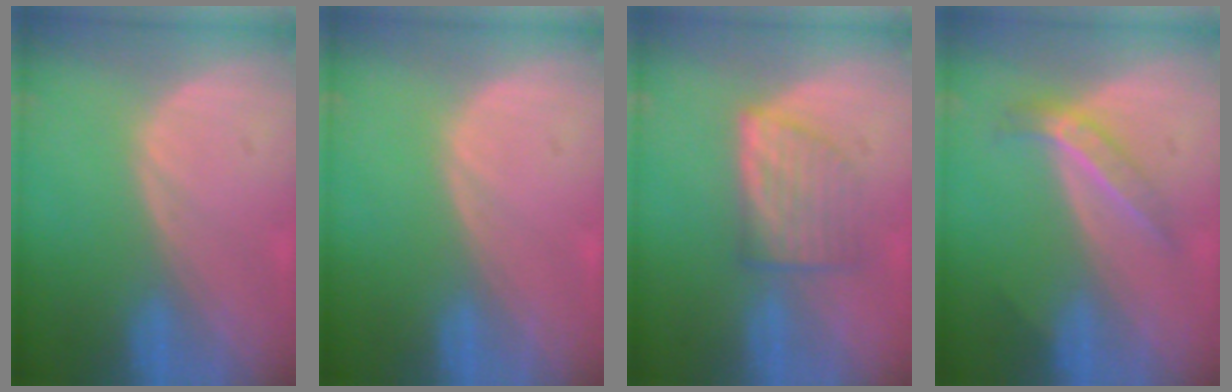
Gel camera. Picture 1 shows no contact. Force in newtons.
{"total": 0.0}
{"total": 5.9, "press": 5.7, "slide": 1.4}
{"total": 4.3, "press": 4.0, "slide": 1.6}